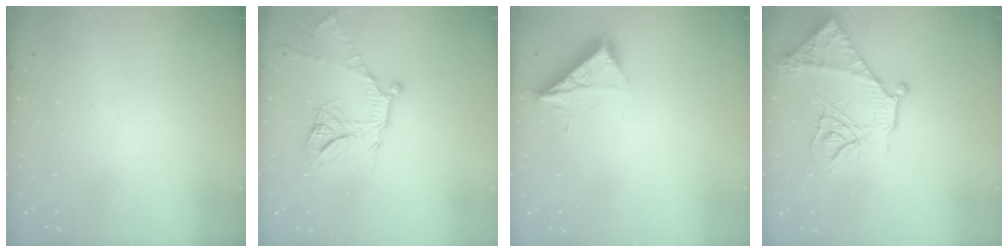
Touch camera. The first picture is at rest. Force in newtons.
{"total": 16.0, "press": 16.0, "slide": 1.4}
{"total": 7.7, "press": 7.7, "slide": 0.3}
{"total": 17.6, "press": 17.5, "slide": 1.7}